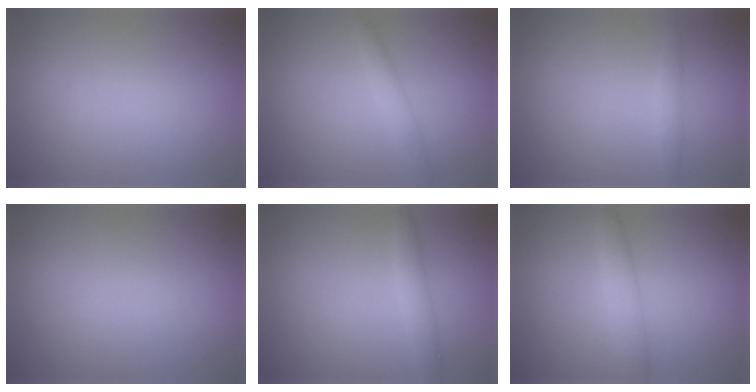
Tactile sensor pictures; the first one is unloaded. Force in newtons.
{"total": 1.6, "press": 1.6, "slide": 0.1}
{"total": 1.1, "press": 1.1, "slide": 0.0}
{"total": 0.0}
{"total": 1.9, "press": 1.9, "slide": 0.1}
{"total": 2.5, "press": 2.5, "slide": 0.1}